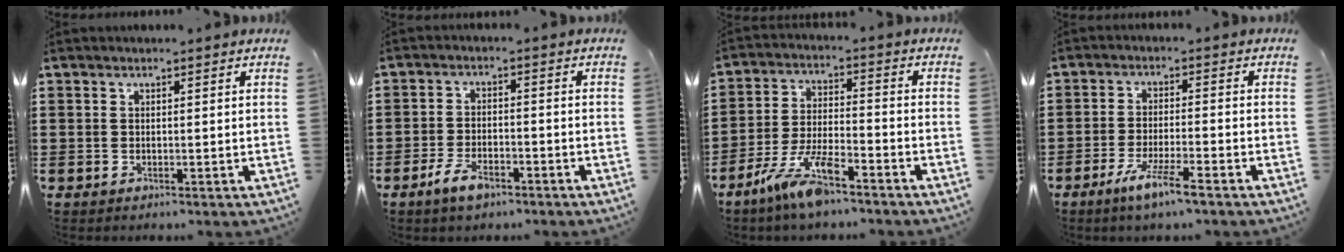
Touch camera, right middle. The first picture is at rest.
{"total": 4.6, "force": [-3.0, 2.0, 2.9], "torque": [-0.061, 0.006, -0.058]}
{"total": 8.6, "force": [-6.3, 1.5, 5.6], "torque": [-0.129, -0.007, -0.123]}
{"total": 5.4, "force": [-3.8, 0.3, 3.8], "torque": [-0.081, -0.011, -0.070]}